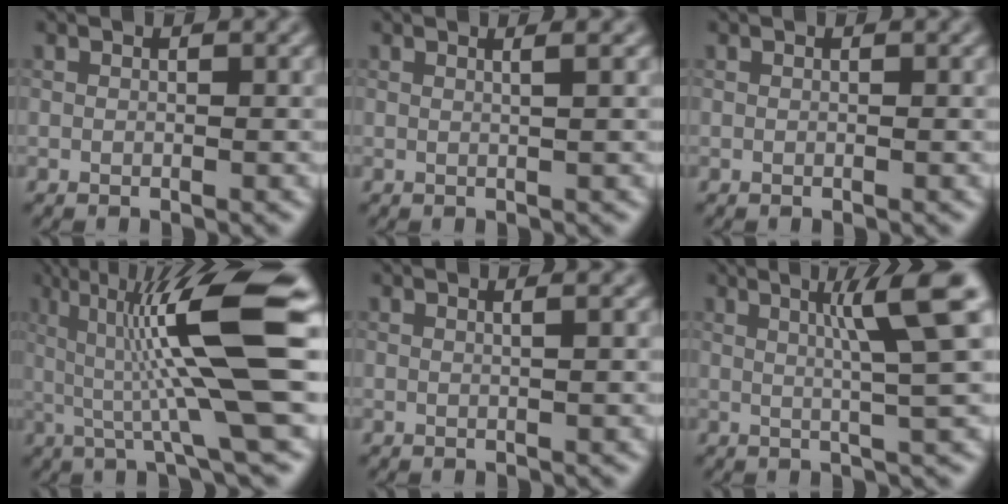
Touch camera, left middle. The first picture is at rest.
{"total": 1.8, "force": [0.7, 0.8, 1.5], "torque": [-0.020, 0.006, -0.006]}
{"total": 0.0}
{"total": 11.9, "force": [1.5, 1.6, 11.7], "torque": [-0.184, 0.017, 0.024]}
{"total": 1.5, "force": [0.5, 0.7, 1.2], "torque": [-0.014, 0.005, -0.008]}
{"total": 6.4, "force": [2.0, 0.8, 6.1], "torque": [-0.085, 0.015, 0.031]}